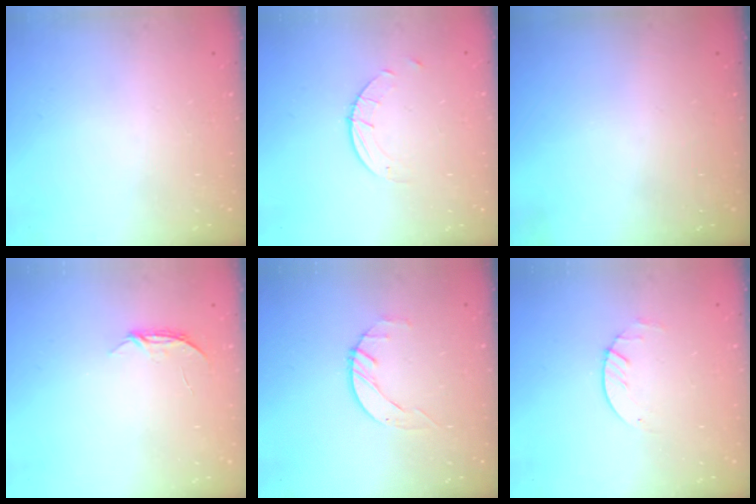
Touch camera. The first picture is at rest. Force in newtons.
{"total": 4.0, "press": 4.0, "slide": 0.4}
{"total": 0.0}
{"total": 3.8, "press": 3.8, "slide": 0.5}
{"total": 2.1, "press": 2.0, "slide": 0.3}
{"total": 1.7, "press": 1.6, "slide": 0.2}